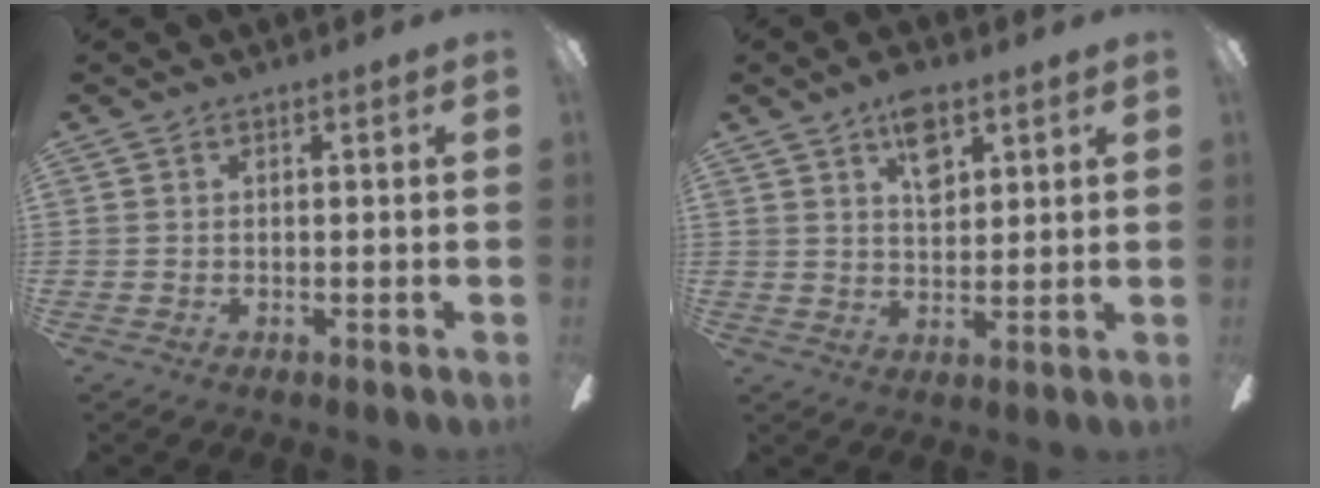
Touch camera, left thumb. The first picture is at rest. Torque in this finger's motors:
{"motor_torque": [1.06, 0.90, 0.79, -0.36, 0.03]}